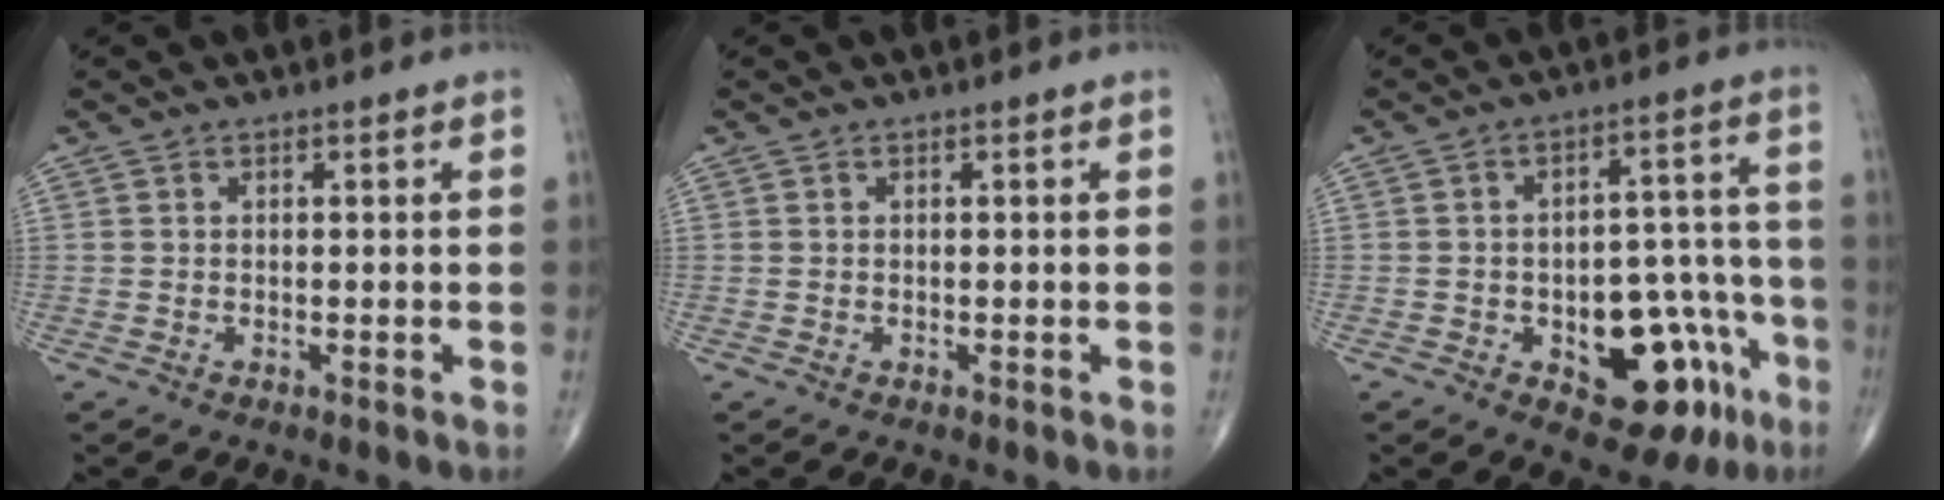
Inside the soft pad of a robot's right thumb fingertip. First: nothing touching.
{"total": 0.0}
{"total": 16.2, "force": [-6.9, 8.8, 11.8], "torque": [-0.102, 0.058, -0.080]}